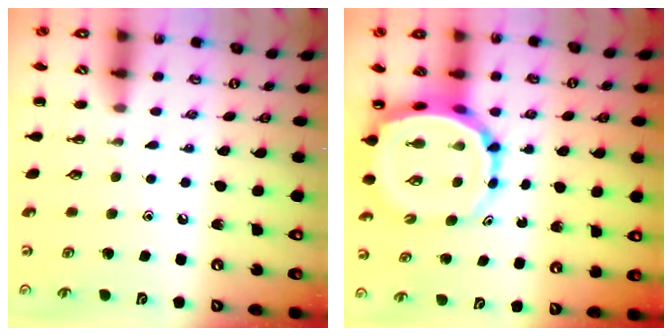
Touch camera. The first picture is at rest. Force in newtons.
{"total": 9.2, "press": 8.7, "slide": 3.0}